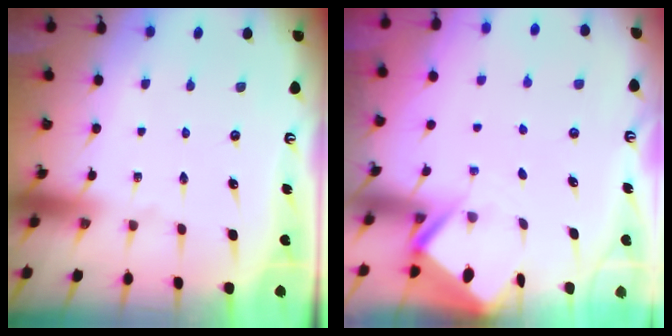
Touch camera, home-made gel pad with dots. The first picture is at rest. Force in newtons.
{"total": 3.1, "press": 3.1, "slide": 0.3}